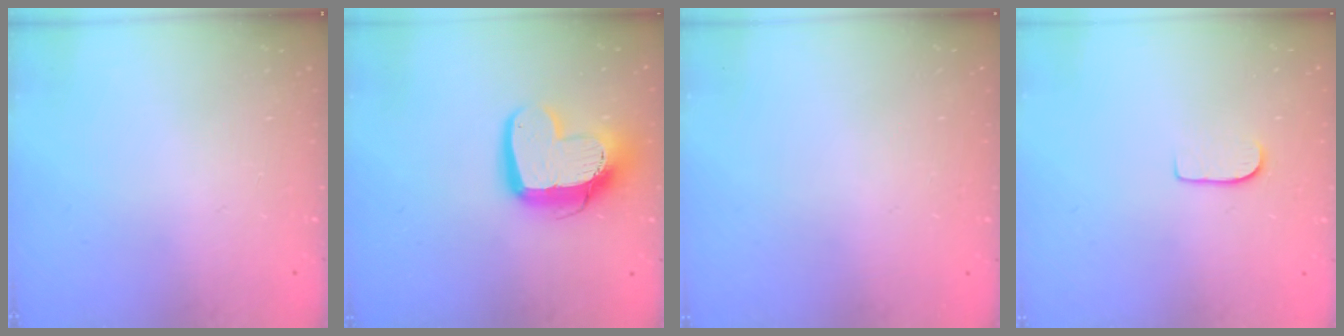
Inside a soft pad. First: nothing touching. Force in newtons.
{"total": 14.0, "press": 13.9, "slide": 1.7}
{"total": 0.0}
{"total": 5.5, "press": 5.5, "slide": 0.5}